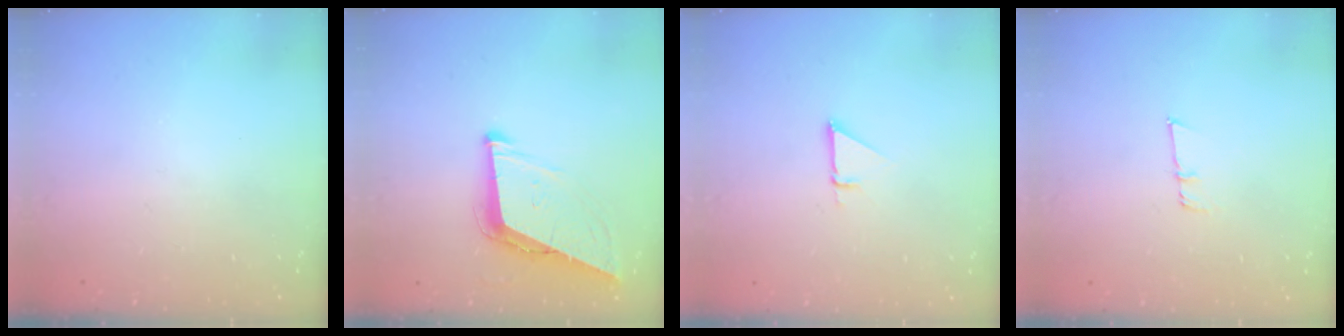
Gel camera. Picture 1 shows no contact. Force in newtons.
{"total": 9.3, "press": 8.9, "slide": 2.7}
{"total": 2.3, "press": 2.3, "slide": 0.1}
{"total": 6.0, "press": 5.6, "slide": 2.1}